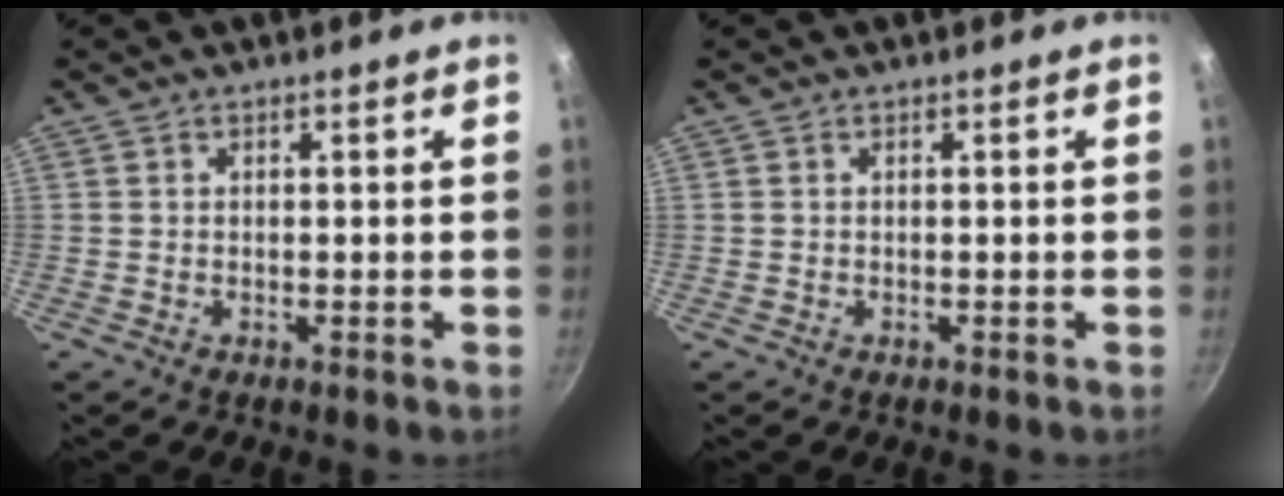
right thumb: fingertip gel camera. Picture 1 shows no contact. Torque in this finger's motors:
{"motor_torque": [-0.37, 0.12, -0.31, 0.11, 0.01]}